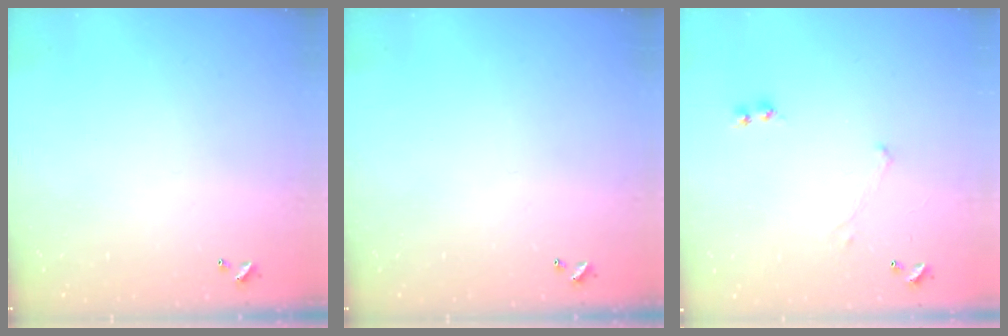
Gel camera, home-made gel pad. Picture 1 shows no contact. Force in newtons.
{"total": 0.0}
{"total": 0.7, "press": 0.6, "slide": 0.2}